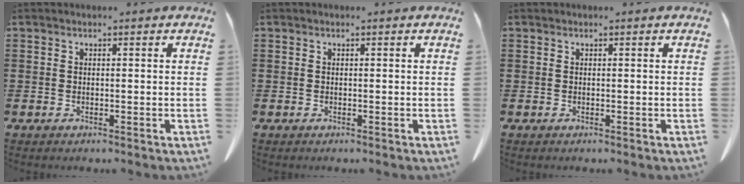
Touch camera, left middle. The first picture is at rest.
{"total": 0.0}
{"total": 0.0}